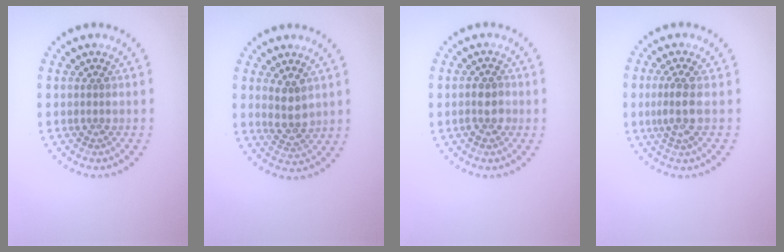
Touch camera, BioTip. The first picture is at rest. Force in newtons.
{"total": 2.6, "press": 2.5, "slide": 0.9}
{"total": 2.0, "press": 1.9, "slide": 0.7}
{"total": 2.4, "press": 2.0, "slide": 1.3}